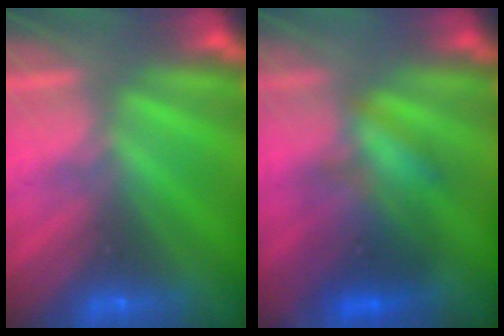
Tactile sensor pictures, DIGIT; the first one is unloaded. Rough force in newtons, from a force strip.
{"total": 3.4}